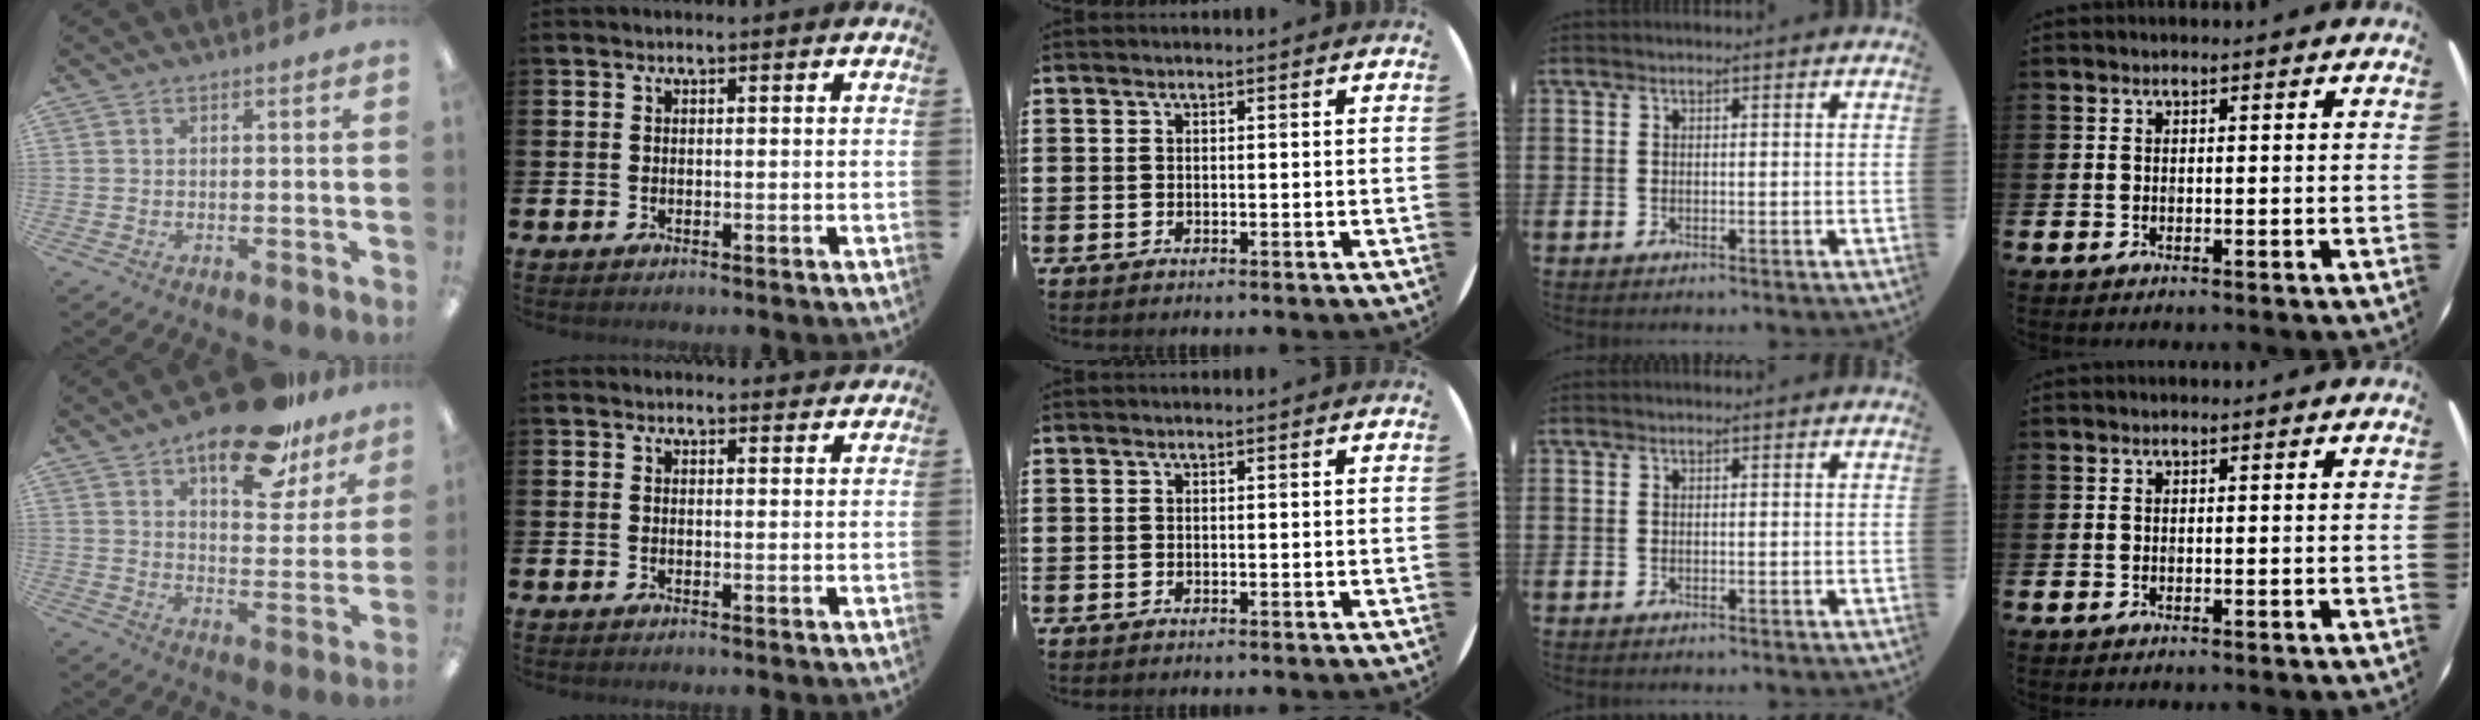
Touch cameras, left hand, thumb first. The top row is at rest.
{"thumb": {"total": 18.4, "force": [12.8, 8.0, 10.5], "torque": [-0.136, -0.071, 0.210]}, "index": {"total": 1.3, "force": [1.3, 0.3, 0.1], "torque": [0.007, -0.003, 0.021]}}